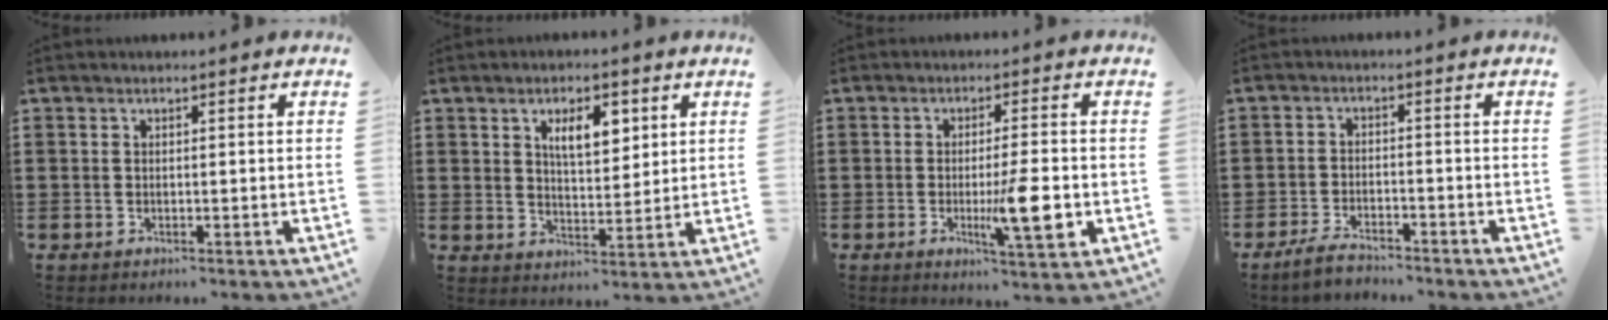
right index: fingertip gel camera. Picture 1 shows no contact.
{"total": 6.1, "force": [2.7, 2.6, 4.8], "torque": [-0.079, 0.000, 0.039]}
{"total": 9.1, "force": [-2.1, 1.6, 8.7], "torque": [-0.136, -0.018, -0.034]}
{"total": 3.3, "force": [-3.1, 0.6, 0.9], "torque": [-0.026, 0.003, -0.064]}